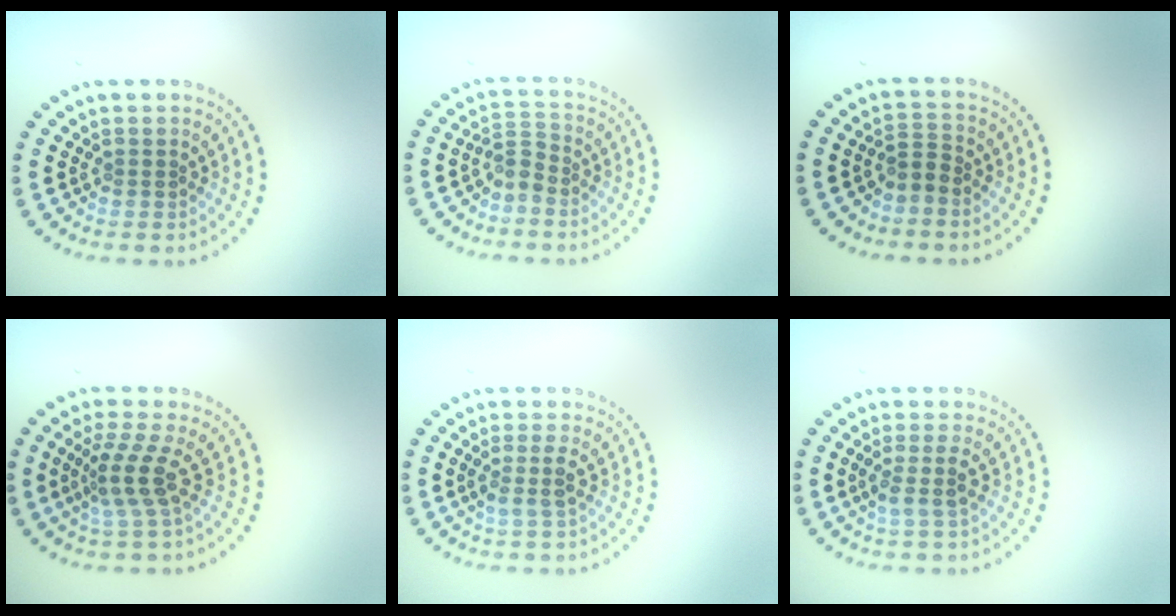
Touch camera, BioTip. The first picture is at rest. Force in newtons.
{"total": 1.7, "press": 1.4, "slide": 1.0}
{"total": 1.7, "press": 1.2, "slide": 1.2}
{"total": 3.3, "press": 2.3, "slide": 2.4}
{"total": 1.9, "press": 1.5, "slide": 1.1}
{"total": 1.9, "press": 1.5, "slide": 1.1}